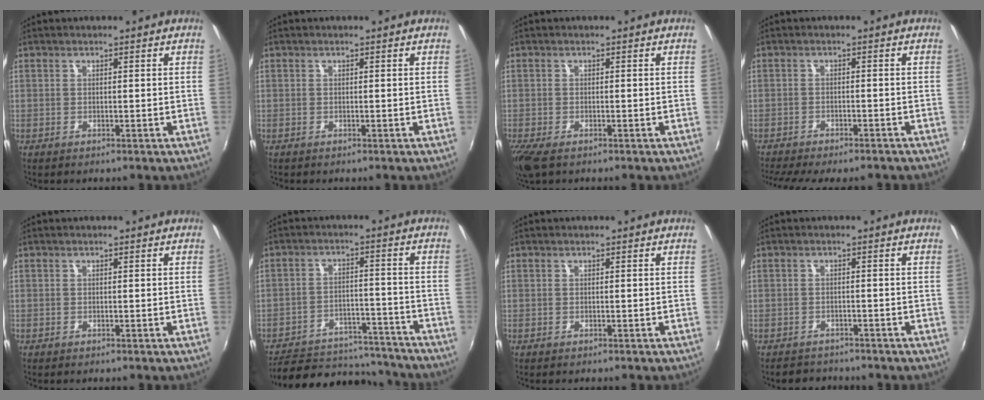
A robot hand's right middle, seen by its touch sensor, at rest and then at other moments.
{"total": 0.0}
{"total": 4.3, "force": [-2.9, 1.5, 2.7], "torque": [-0.062, -0.020, -0.053]}
{"total": 10.4, "force": [-9.1, 1.9, 4.7], "torque": [-0.107, -0.027, -0.137]}
{"total": 0.0}
{"total": 19.5, "force": [-17.1, 6.8, 6.2], "torque": [-0.131, 0.022, -0.219]}
{"total": 0.0}
{"total": 3.4, "force": [-3.1, 1.4, 0.1], "torque": [-0.014, 0.001, -0.051]}